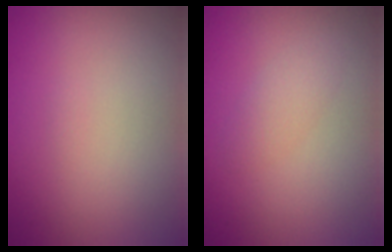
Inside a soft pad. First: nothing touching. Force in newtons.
{"total": 1.4, "press": 1.4, "slide": 0.1}